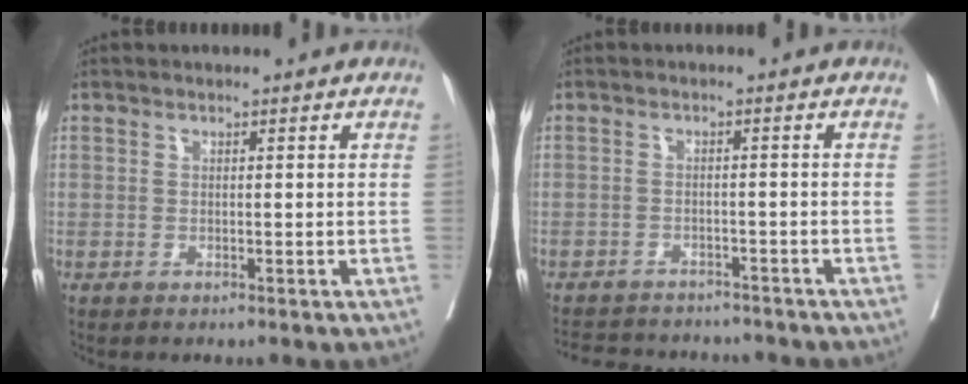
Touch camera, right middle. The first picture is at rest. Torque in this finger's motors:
{"motor_torque": [0.20, -0.40, 0.09, 0.04]}